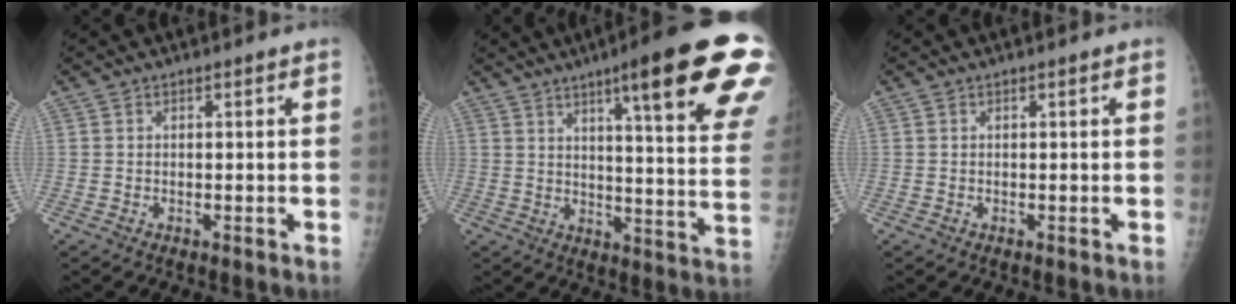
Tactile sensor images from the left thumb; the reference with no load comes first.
{"total": 23.7, "force": [13.0, 3.3, 19.5], "torque": [-0.232, -0.045, 0.168]}
{"total": 0.0}